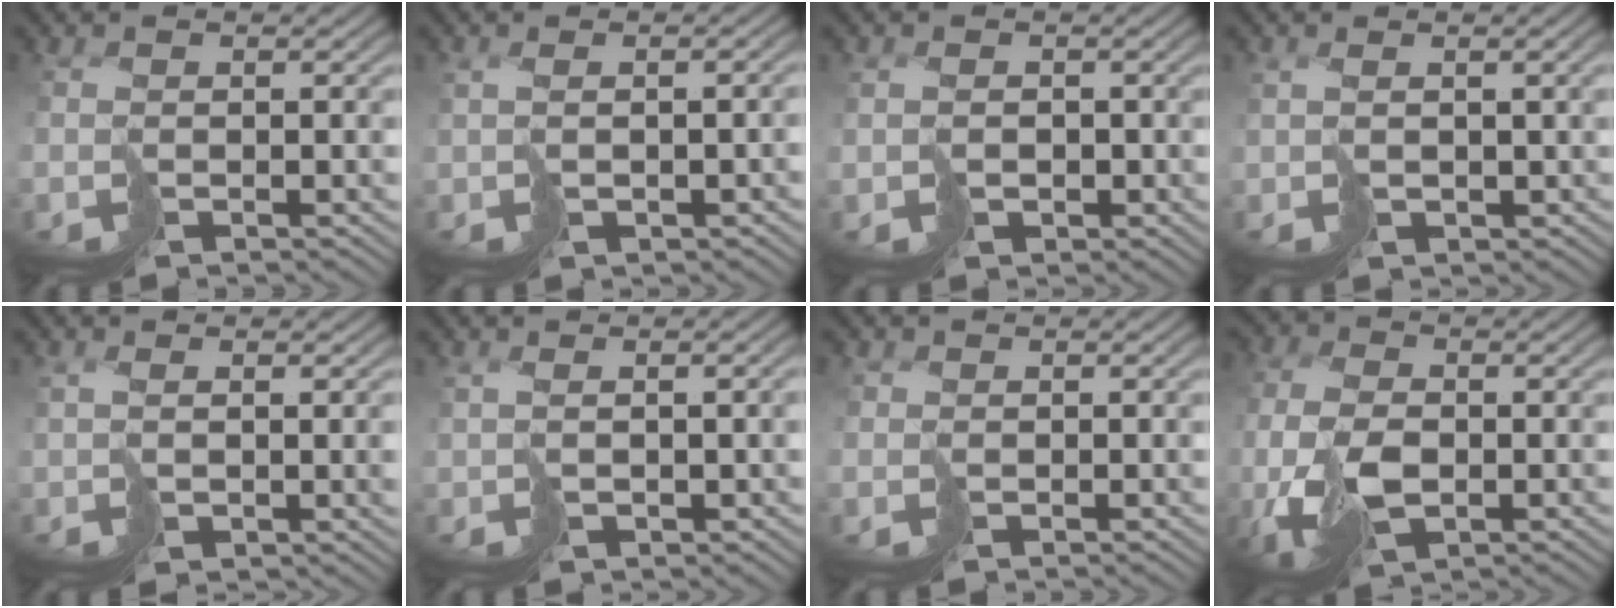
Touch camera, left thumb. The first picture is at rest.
{"total": 3.4, "force": [-0.5, 1.8, 2.9], "torque": [-0.053, -0.006, 0.006]}
{"total": 2.3, "force": [-0.2, 2.2, 0.6], "torque": [-0.015, -0.002, -0.003]}
{"total": 2.9, "force": [0.9, 1.3, 2.4], "torque": [-0.053, -0.003, 0.026]}
{"total": 2.9, "force": [1.1, 1.3, 2.3], "torque": [-0.046, -0.004, 0.032]}
{"total": 2.8, "force": [0.5, 1.2, 2.5], "torque": [-0.055, 0.000, 0.020]}
{"total": 1.1, "force": [0.4, 1.0, 0.0], "torque": [-0.005, 0.002, 0.005]}
{"total": 7.7, "force": [-1.4, 4.0, 6.4], "torque": [-0.158, -0.001, -0.027]}